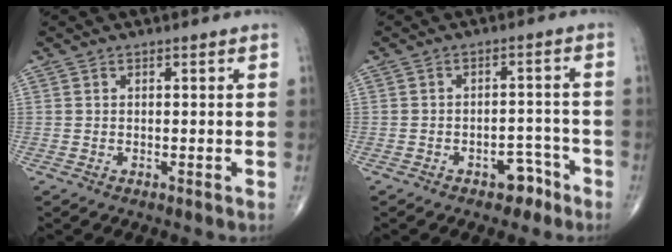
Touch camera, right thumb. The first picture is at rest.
{"total": 4.5, "force": [-3.0, 2.7, 2.0], "torque": [-0.004, 0.033, -0.040]}